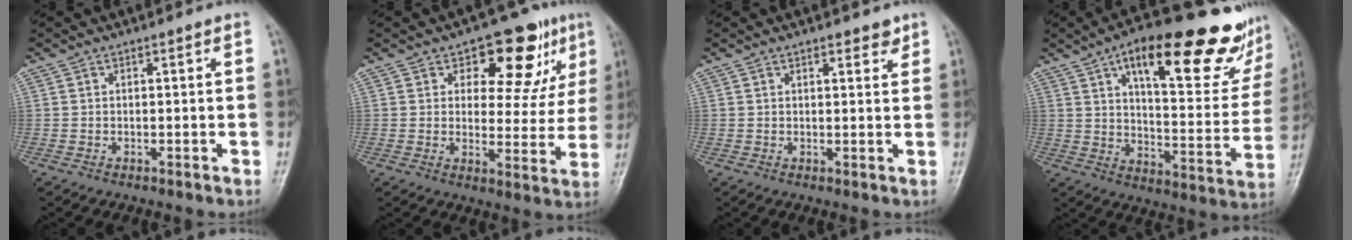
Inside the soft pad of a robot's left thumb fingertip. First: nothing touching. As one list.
[{"total": 13.6, "force": [7.0, 7.4, 9.0], "torque": [-0.059, -0.024, 0.096]}, {"total": 2.8, "force": [2.0, 1.2, 1.6], "torque": [-0.008, -0.010, 0.024]}, {"total": 28.0, "force": [16.2, 9.3, 20.8], "torque": [-0.252, -0.039, 0.235]}]